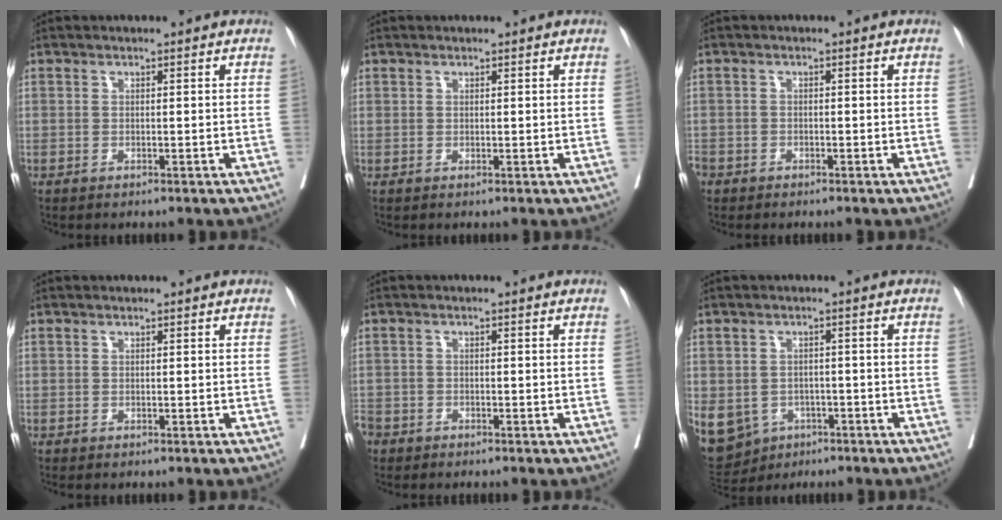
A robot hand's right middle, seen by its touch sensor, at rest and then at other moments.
{"total": 0.7, "force": [0.4, 0.6, 0.0], "torque": [0.007, 0.002, 0.005]}
{"total": 3.2, "force": [-2.3, 2.1, 0.7], "torque": [-0.024, -0.002, -0.047]}
{"total": 0.0}
{"total": 4.2, "force": [-3.2, 2.7, 0.8], "torque": [-0.027, 0.000, -0.064]}
{"total": 19.2, "force": [-8.3, 15.7, 7.3], "torque": [-0.253, -0.005, -0.109]}